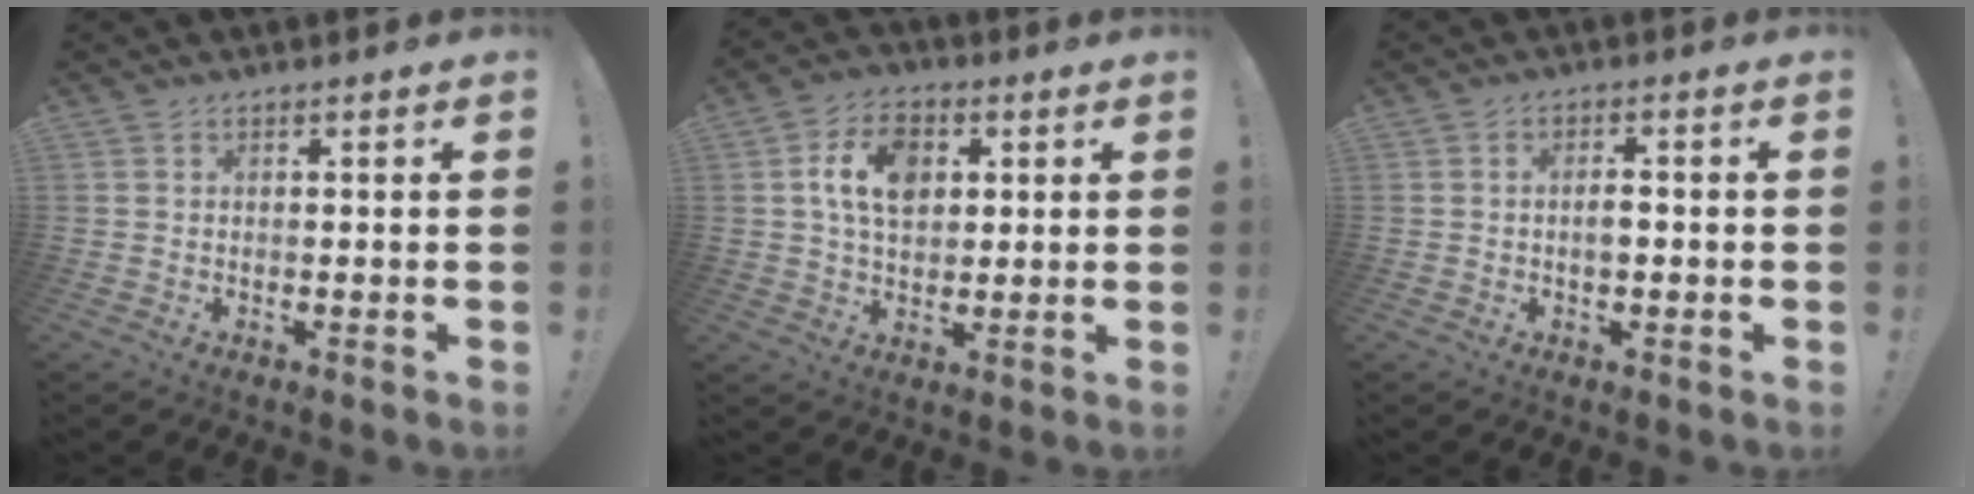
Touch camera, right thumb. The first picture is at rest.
{"total": 11.5, "force": [2.9, 7.9, 7.8], "torque": [-0.135, 0.010, 0.054]}
{"total": 2.7, "force": [-0.2, 1.3, 2.4], "torque": [-0.036, 0.006, -0.006]}